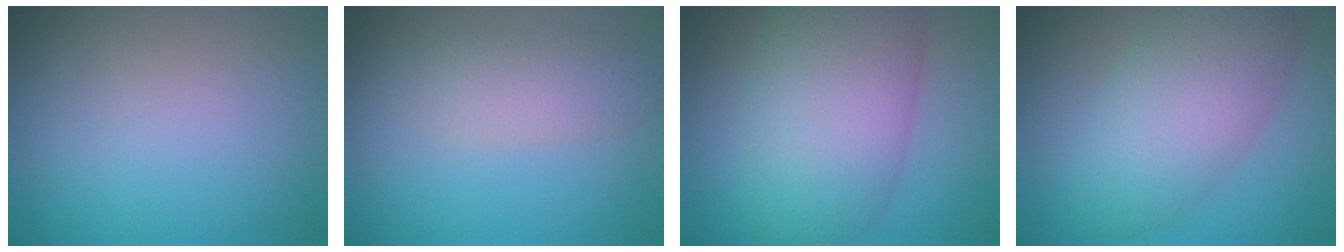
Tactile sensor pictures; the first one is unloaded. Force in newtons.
{"total": 2.9, "press": 2.9, "slide": 0.1}
{"total": 9.2, "press": 9.2, "slide": 0.4}
{"total": 6.4, "press": 6.4, "slide": 0.2}